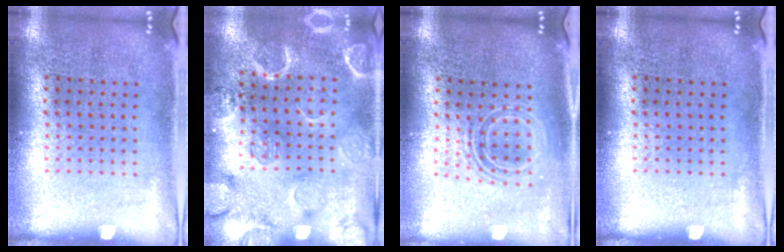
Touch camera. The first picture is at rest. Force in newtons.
{"total": 2.5, "press": 2.5, "slide": 0.2}
{"total": 1.6, "press": 1.3, "slide": 0.9}
{"total": 0.0}